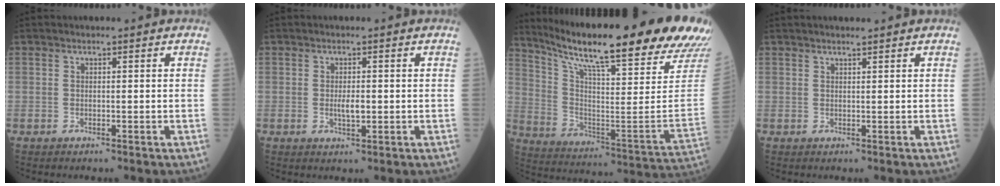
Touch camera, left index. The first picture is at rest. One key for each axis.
{"total": 2.1, "fx": -0.1, "fy": 0.6, "fz": 2.0, "tx": -0.040, "ty": -0.002, "tz": -0.001}
{"total": 29.6, "fx": 24.4, "fy": 1.1, "fz": 16.6, "tx": -0.284, "ty": -0.078, "tz": 0.344}
{"total": 2.0, "fx": 1.7, "fy": 0.0, "fz": 1.0, "tx": -0.012, "ty": 0.011, "tz": 0.026}